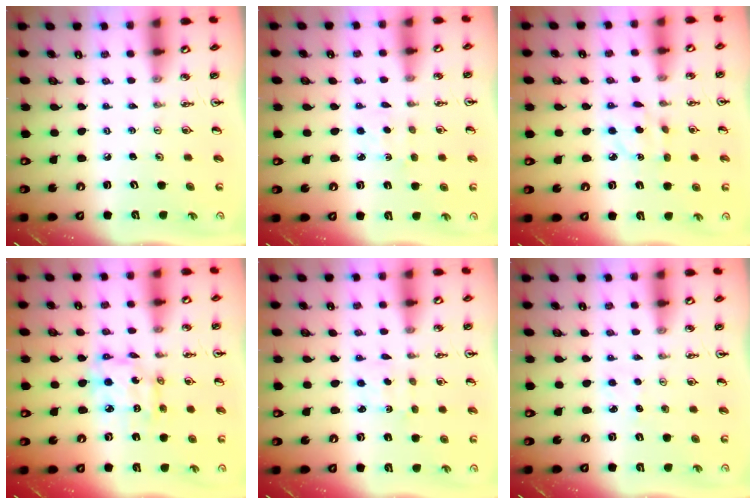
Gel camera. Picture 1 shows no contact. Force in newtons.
{"total": 2.2, "press": 2.2, "slide": 0.3}
{"total": 4.0, "press": 4.0, "slide": 0.4}
{"total": 8.3, "press": 8.2, "slide": 0.6}
{"total": 1.7, "press": 1.6, "slide": 0.5}
{"total": 3.2, "press": 3.1, "slide": 0.4}